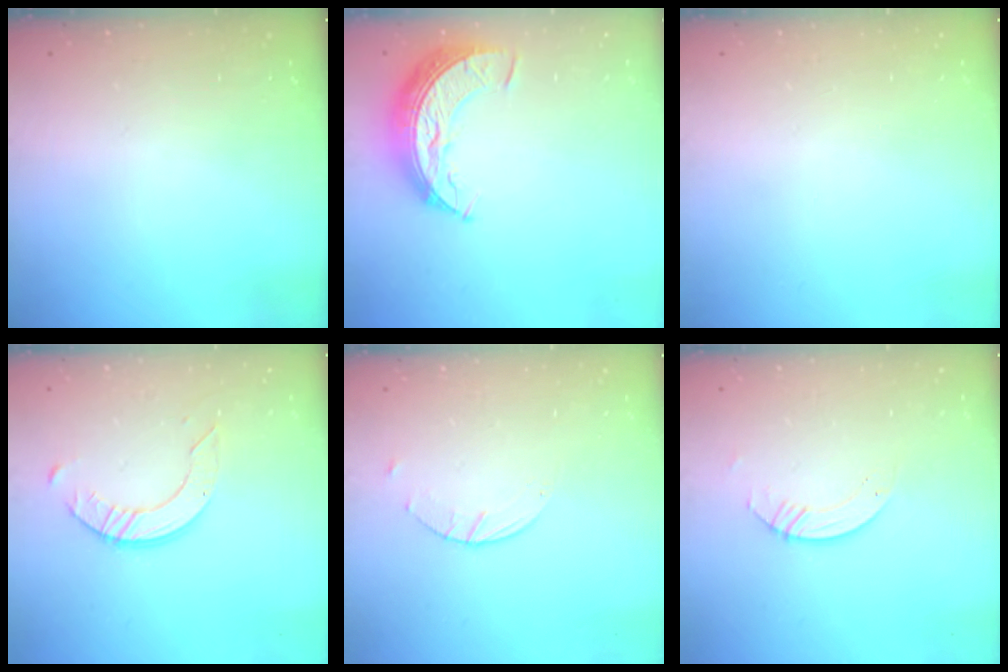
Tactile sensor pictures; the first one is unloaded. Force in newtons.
{"total": 10.5, "press": 10.5, "slide": 0.5}
{"total": 0.0}
{"total": 6.5, "press": 6.5, "slide": 0.6}
{"total": 2.6, "press": 2.6, "slide": 0.4}
{"total": 3.8, "press": 3.8, "slide": 0.4}